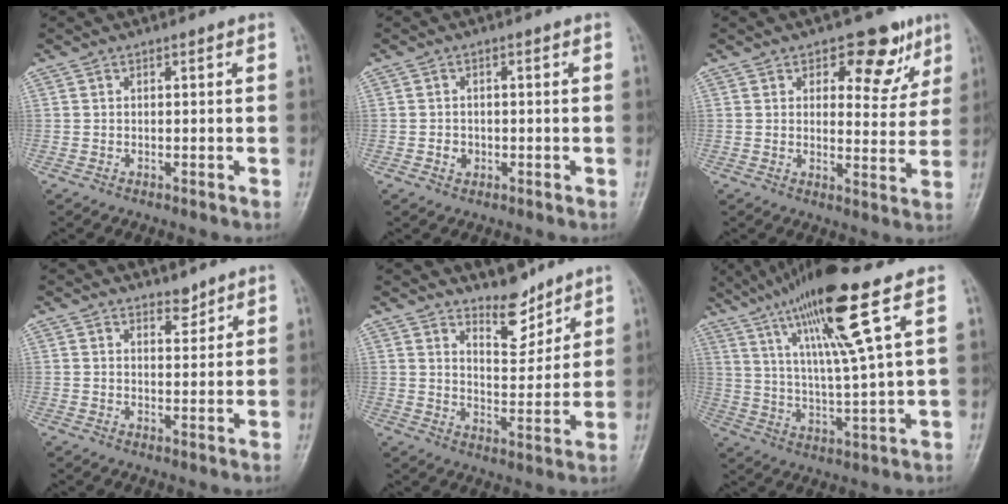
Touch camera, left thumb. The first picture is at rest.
{"total": 2.0, "force": [-0.6, 1.7, 0.8], "torque": [-0.006, 0.004, -0.008]}
{"total": 9.6, "force": [5.5, 5.5, 5.6], "torque": [-0.025, -0.023, 0.069]}
{"total": 2.4, "force": [2.1, 1.0, 0.6], "torque": [0.006, -0.017, 0.032]}
{"total": 7.1, "force": [5.9, 2.9, 2.6], "torque": [-0.018, -0.054, 0.104]}
{"total": 17.5, "force": [9.2, 0.9, 14.9], "torque": [-0.266, -0.024, 0.163]}